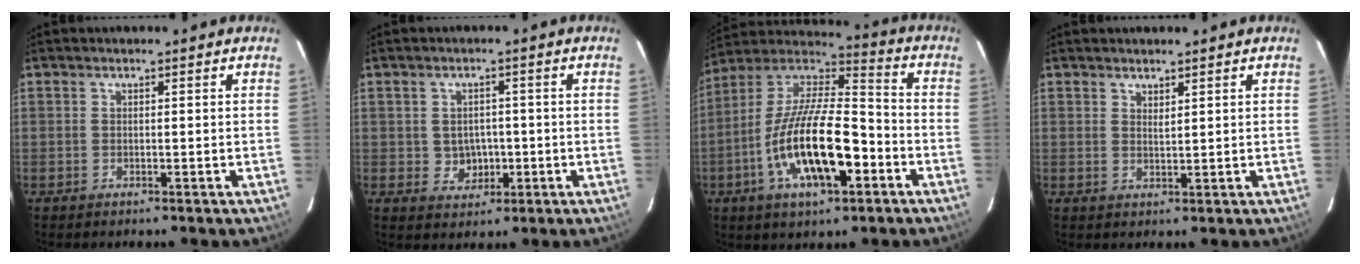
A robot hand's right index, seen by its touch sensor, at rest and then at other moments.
{"total": 4.1, "force": [-0.5, 3.9, 1.3], "torque": [-0.029, 0.011, 0.005]}
{"total": 19.9, "force": [-7.1, 7.3, 17.1], "torque": [-0.328, -0.009, -0.129]}
{"total": 1.5, "force": [1.2, 0.4, 0.6], "torque": [-0.009, 0.000, 0.022]}